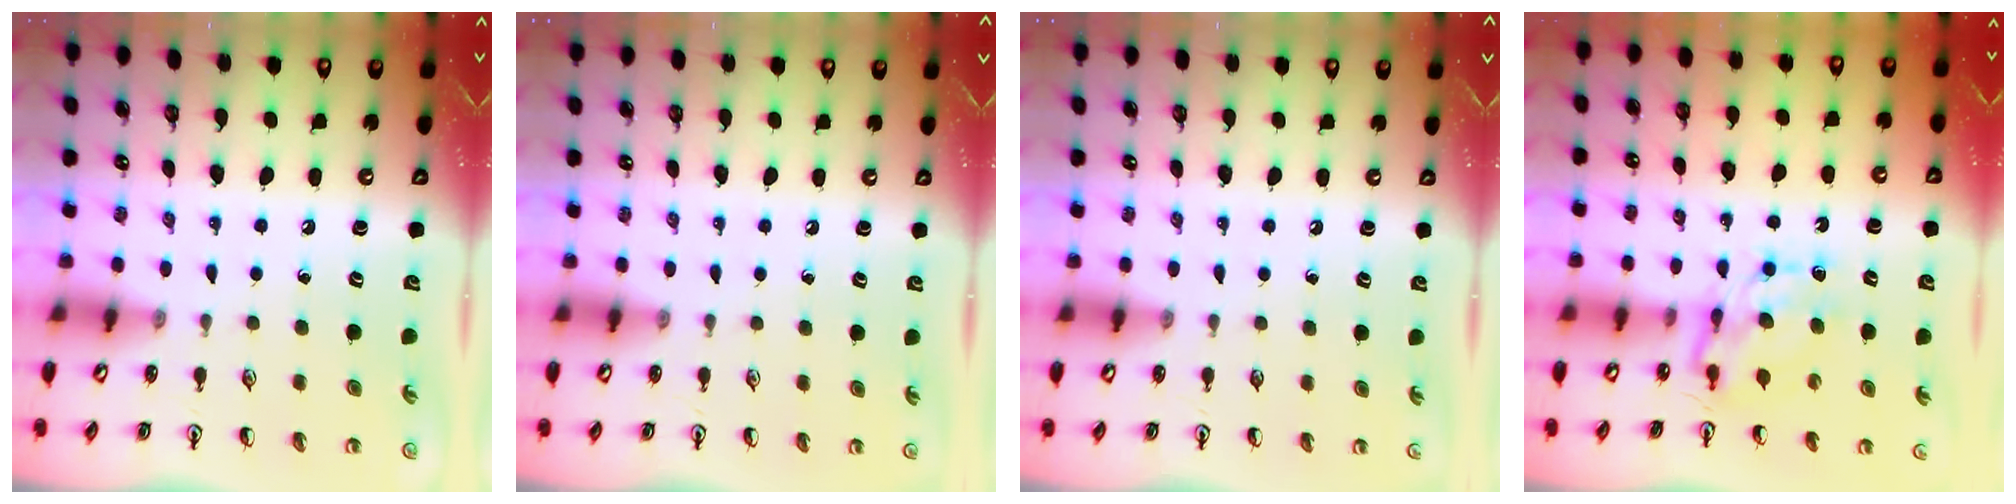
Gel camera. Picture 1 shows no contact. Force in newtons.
{"total": 0.0}
{"total": 0.0}
{"total": 7.3, "press": 7.3, "slide": 0.3}